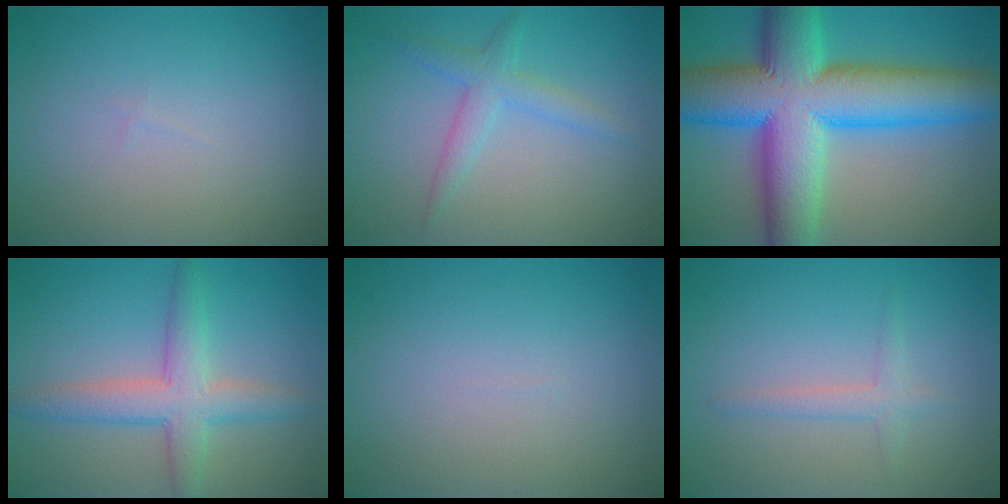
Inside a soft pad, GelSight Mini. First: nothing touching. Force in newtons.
{"total": 3.4, "press": 3.4, "slide": 0.2}
{"total": 15.4, "press": 15.4, "slide": 0.3}
{"total": 4.6, "press": 4.6, "slide": 0.2}
{"total": 0.0}
{"total": 1.6, "press": 1.6, "slide": 0.1}